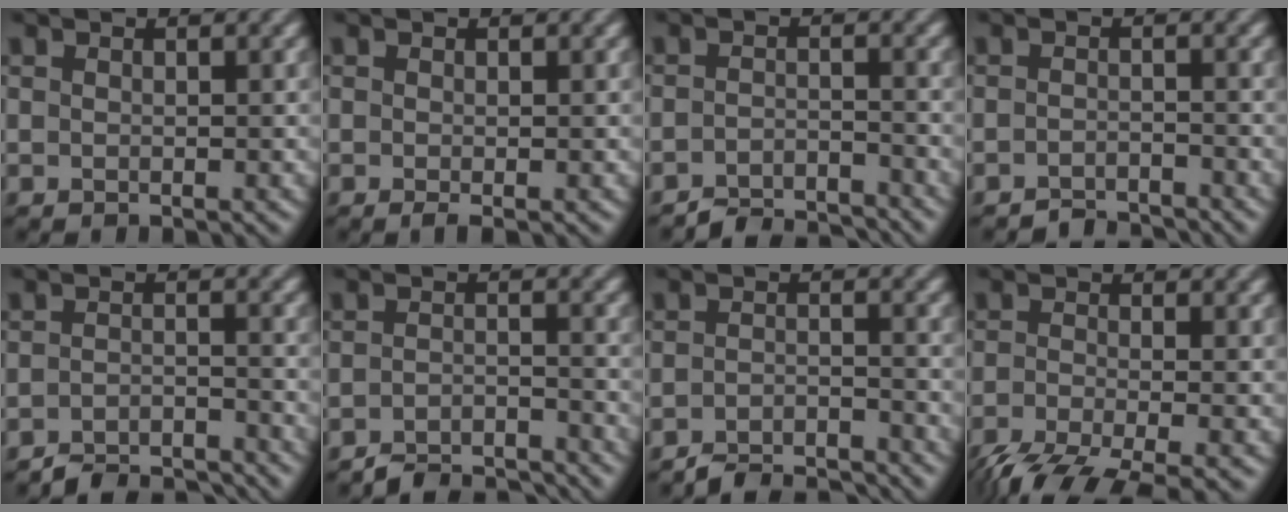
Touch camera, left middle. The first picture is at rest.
{"total": 0.6, "force": [-0.2, 0.0, 0.6], "torque": [-0.012, 0.000, -0.006]}
{"total": 4.2, "force": [-4.0, 0.6, 0.9], "torque": [-0.017, 0.002, -0.073]}
{"total": 2.5, "force": [-2.4, 0.3, 0.2], "torque": [-0.001, 0.007, -0.045]}
{"total": 4.6, "force": [-4.5, 0.7, 1.0], "torque": [-0.019, -0.001, -0.075]}
{"total": 4.6, "force": [-4.5, 0.7, 1.1], "torque": [-0.021, 0.000, -0.077]}
{"total": 4.3, "force": [-4.1, 0.6, 1.1], "torque": [-0.022, 0.000, -0.073]}
{"total": 6.6, "force": [-4.7, 1.6, 4.4], "torque": [-0.085, -0.018, -0.093]}